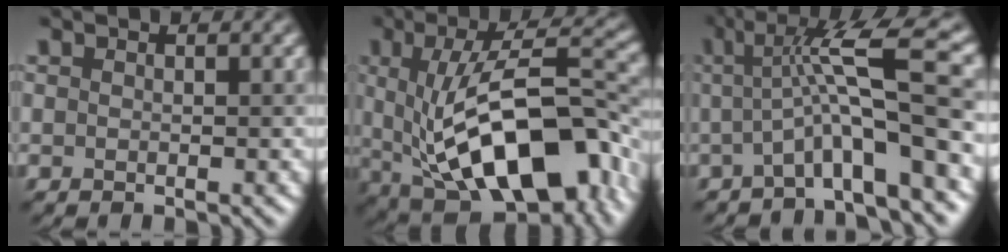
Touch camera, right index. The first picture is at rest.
{"total": 14.1, "force": [-1.9, 6.3, 12.4], "torque": [-0.176, -0.002, -0.027]}
{"total": 8.4, "force": [-0.2, 1.3, 8.3], "torque": [-0.115, 0.021, -0.014]}